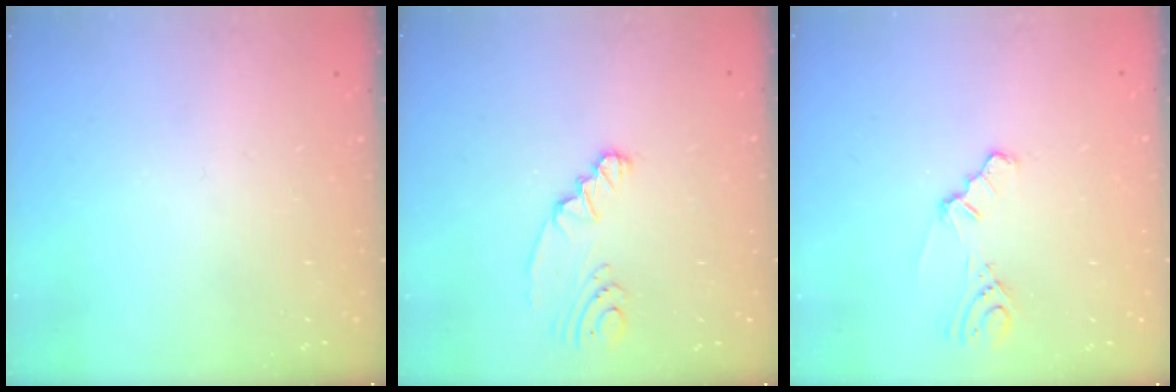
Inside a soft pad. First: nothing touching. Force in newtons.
{"total": 2.9, "press": 2.7, "slide": 1.2}
{"total": 1.7, "press": 1.6, "slide": 0.5}